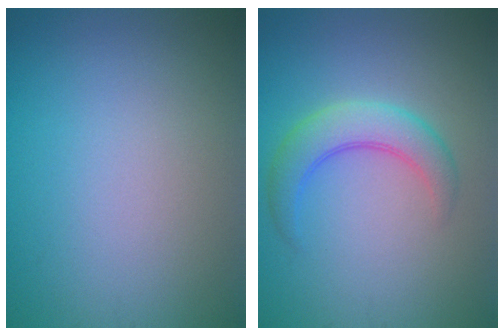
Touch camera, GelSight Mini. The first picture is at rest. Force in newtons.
{"total": 3.8, "press": 3.8, "slide": 0.2}